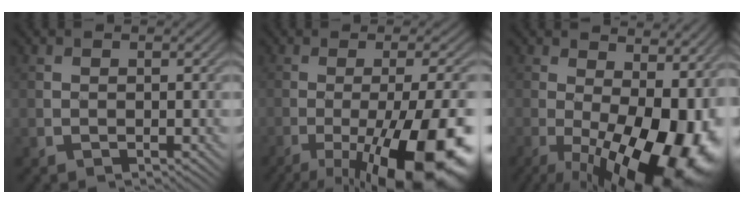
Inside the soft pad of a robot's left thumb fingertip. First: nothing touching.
{"total": 17.9, "force": [-7.8, 4.9, 15.4], "torque": [-0.210, -0.003, -0.116]}
{"total": 18.9, "force": [-3.8, 8.4, 16.5], "torque": [-0.218, -0.029, -0.026]}